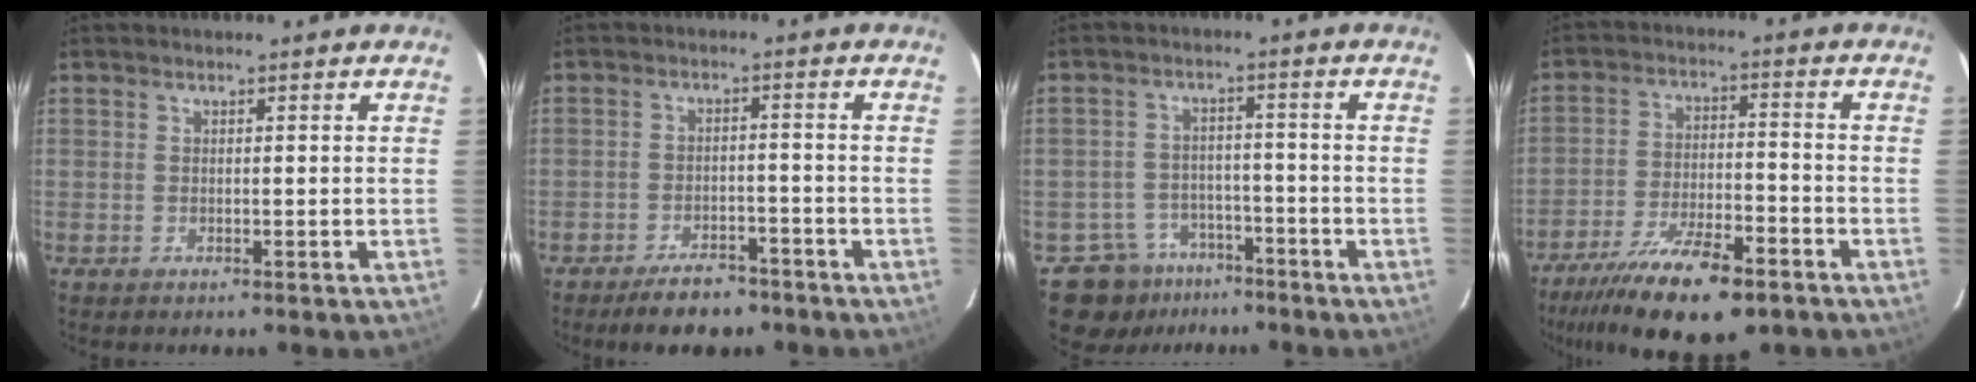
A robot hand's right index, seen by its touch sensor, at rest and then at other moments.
{"total": 6.2, "force": [-4.9, 2.5, 2.7], "torque": [-0.048, 0.000, -0.077]}
{"total": 8.5, "force": [-5.9, 6.2, 0.3], "torque": [-0.008, 0.027, -0.085]}
{"total": 13.8, "force": [-9.6, 3.2, 9.3], "torque": [-0.168, -0.024, -0.167]}